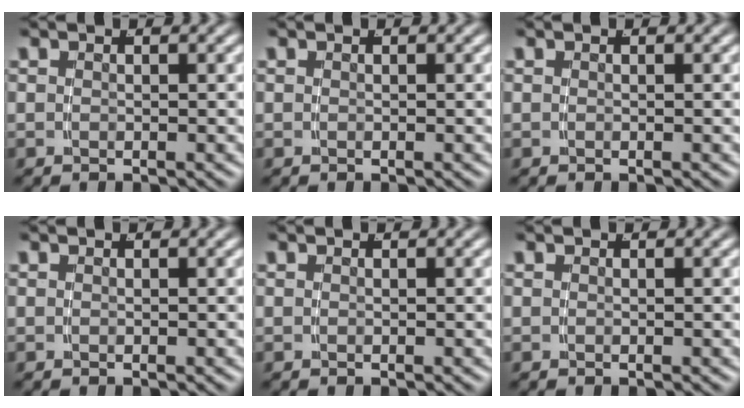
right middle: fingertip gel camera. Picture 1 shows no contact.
{"total": 0.0}
{"total": 0.0}
{"total": 0.0}
{"total": 0.0}
{"total": 0.0}